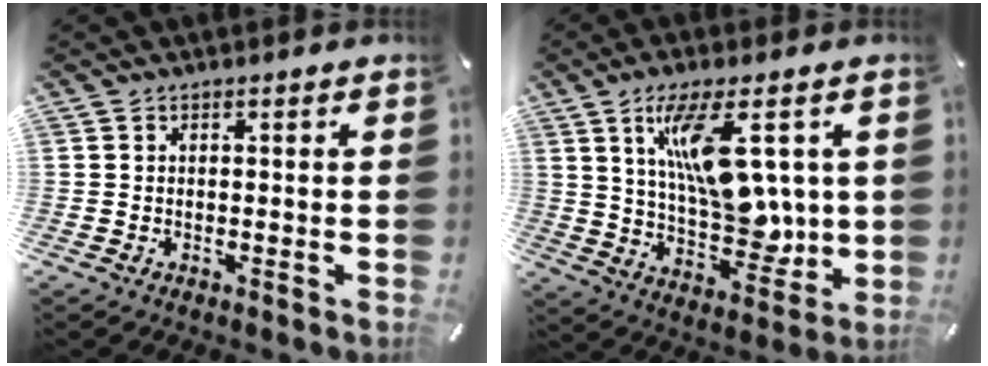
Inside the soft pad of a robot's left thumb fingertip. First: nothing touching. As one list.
[{"total": 16.5, "force": [6.3, 7.3, 13.4], "torque": [-0.240, -0.030, 0.102]}]